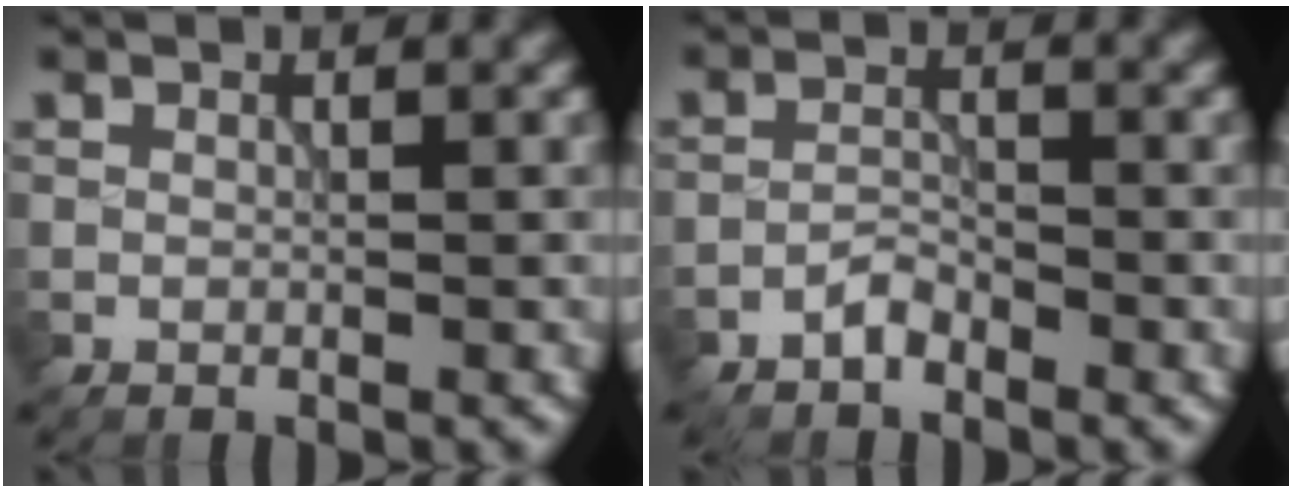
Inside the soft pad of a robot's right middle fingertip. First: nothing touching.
{"total": 1.5, "force": [-1.3, 0.4, 0.7], "torque": [-0.011, 0.006, -0.029]}